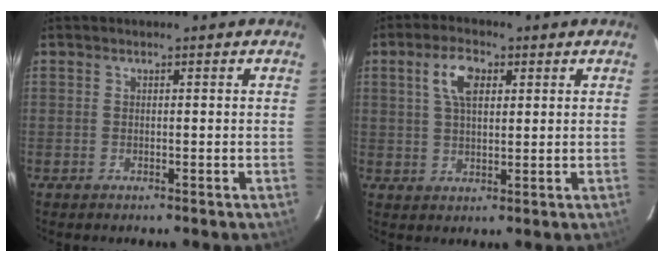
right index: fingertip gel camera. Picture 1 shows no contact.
{"total": 6.2, "force": [2.3, 3.0, 4.8], "torque": [-0.091, 0.014, 0.042]}